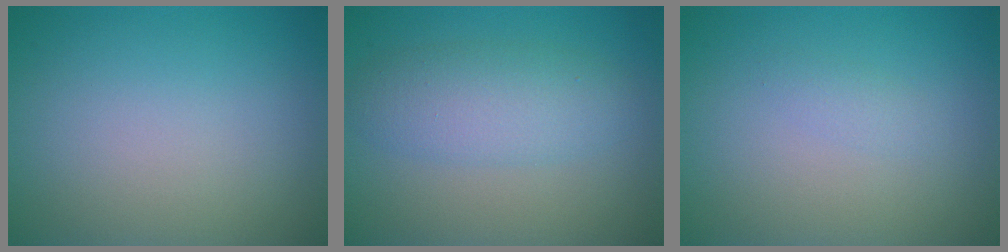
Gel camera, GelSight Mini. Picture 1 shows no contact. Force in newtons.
{"total": 4.0, "press": 4.0, "slide": 0.1}
{"total": 0.9, "press": 0.9, "slide": 0.0}